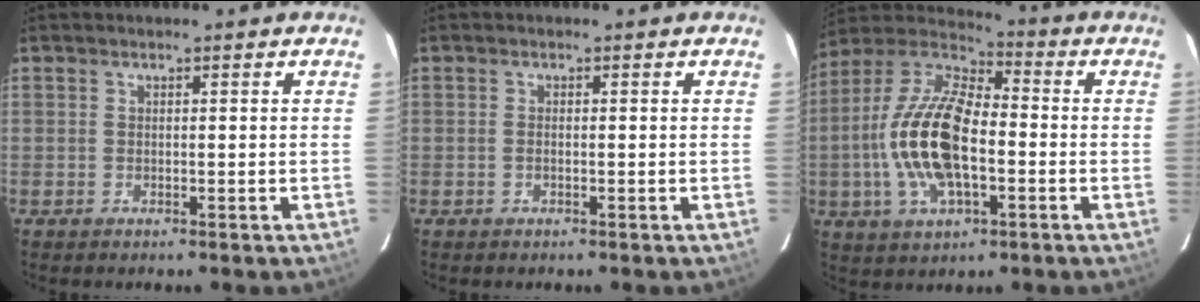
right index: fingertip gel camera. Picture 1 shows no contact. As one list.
[{"total": 0.6, "force": [-0.2, 0.3, 0.5], "torque": [-0.012, 0.001, -0.005]}, {"total": 17.6, "force": [-2.8, 8.0, 15.5], "torque": [-0.319, 0.005, -0.059]}]